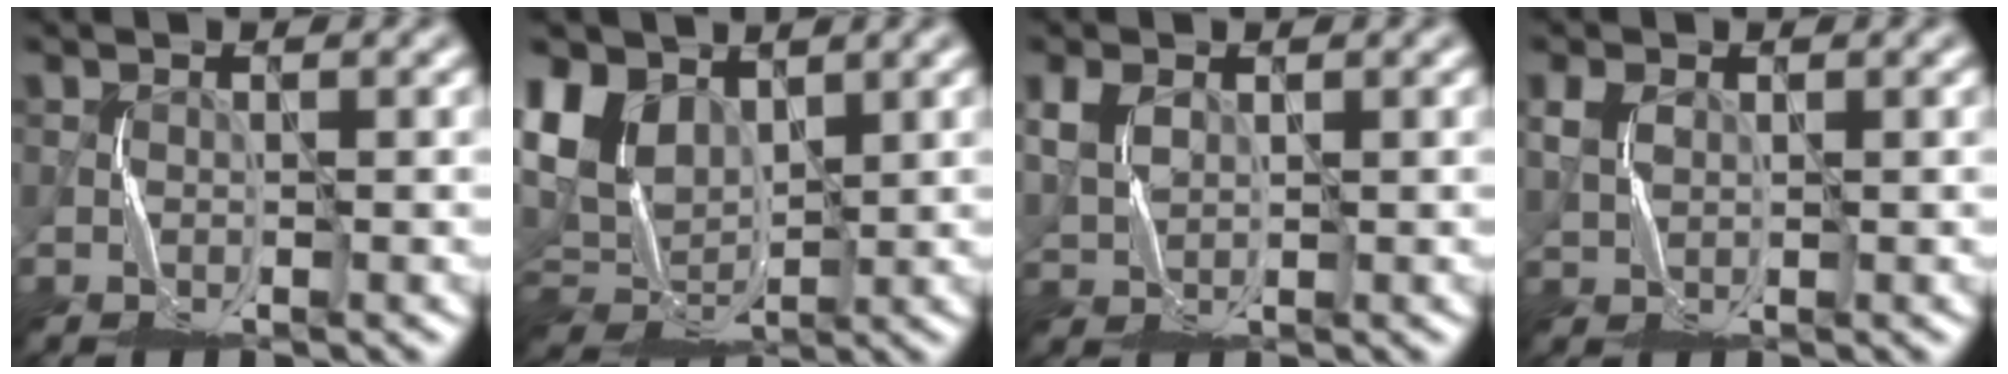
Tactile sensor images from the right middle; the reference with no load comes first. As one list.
[{"total": 6.4, "force": [2.3, 4.6, 3.8], "torque": [-0.099, -0.002, 0.042]}, {"total": 2.3, "force": [0.9, 1.6, 1.5], "torque": [-0.047, -0.002, 0.022]}, {"total": 1.3, "force": [0.5, 0.9, 0.7], "torque": [-0.025, -0.002, 0.015]}]